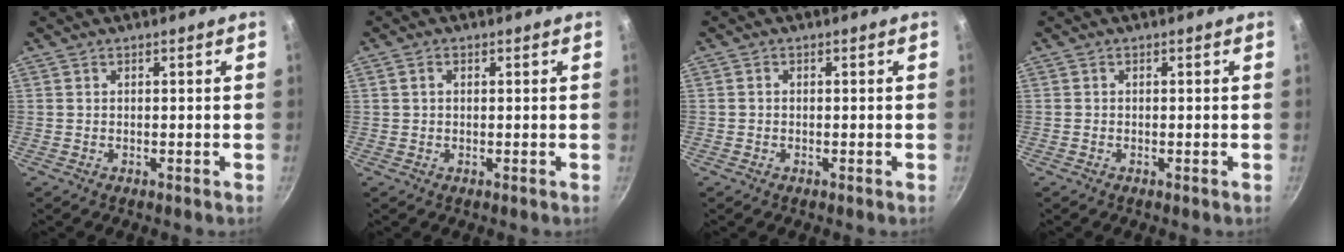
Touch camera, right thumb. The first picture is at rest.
{"total": 1.5, "force": [0.4, 1.1, 1.0], "torque": [-0.014, 0.006, 0.006]}
{"total": 0.8, "force": [-0.3, 0.7, 0.2], "torque": [-0.003, 0.002, -0.006]}
{"total": 0.0}